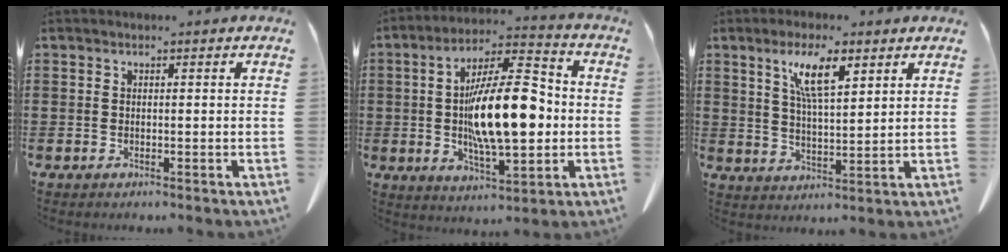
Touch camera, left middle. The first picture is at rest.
{"total": 16.1, "force": [-0.6, 6.3, 14.8], "torque": [-0.261, 0.001, -0.010]}
{"total": 7.7, "force": [4.4, 2.1, 6.0], "torque": [-0.120, 0.002, 0.074]}